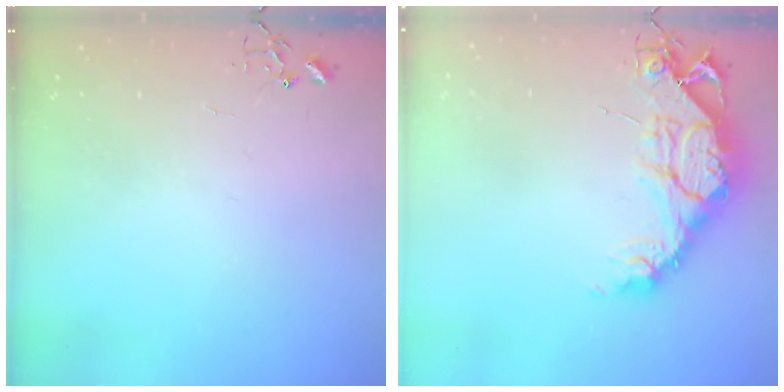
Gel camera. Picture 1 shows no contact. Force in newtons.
{"total": 14.7, "press": 14.7, "slide": 1.2}